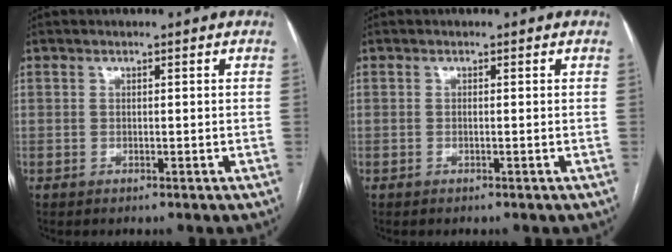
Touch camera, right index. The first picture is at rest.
{"total": 0.0}